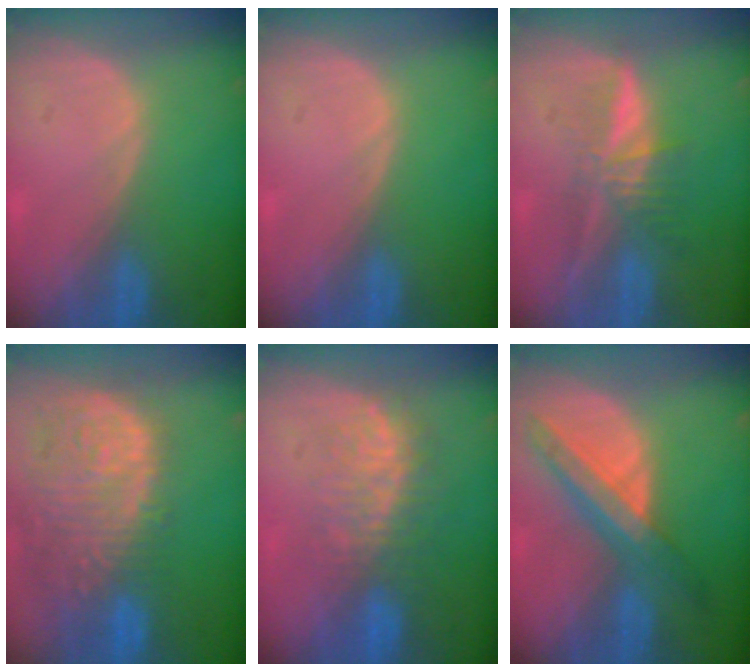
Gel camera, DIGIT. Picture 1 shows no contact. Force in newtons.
{"total": 0.0}
{"total": 6.0, "press": 5.4, "slide": 2.6}
{"total": 14.5, "press": 11.9, "slide": 8.2}
{"total": 7.8, "press": 7.6, "slide": 2.1}
{"total": 7.8, "press": 7.2, "slide": 3.0}